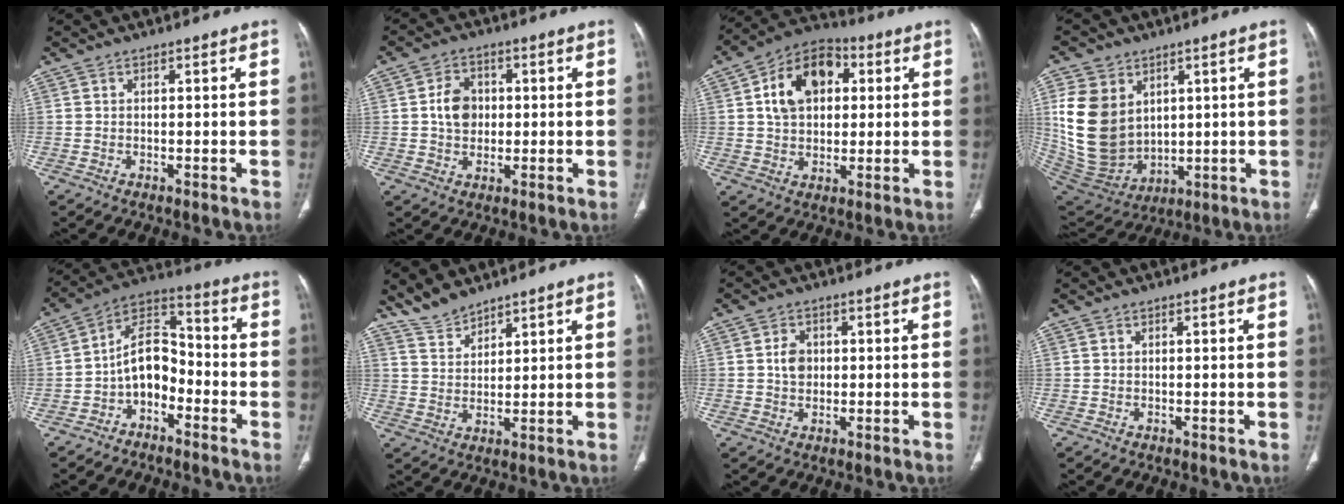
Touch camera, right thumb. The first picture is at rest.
{"total": 6.4, "force": [0.5, 5.1, 3.8], "torque": [-0.046, 0.005, 0.005]}
{"total": 13.8, "force": [3.2, 9.6, 9.3], "torque": [-0.126, 0.011, 0.043]}
{"total": 17.2, "force": [4.1, 13.0, 10.5], "torque": [-0.191, -0.024, 0.106]}
{"total": 9.9, "force": [-3.7, 6.6, 6.3], "torque": [-0.087, 0.061, -0.077]}
{"total": 5.1, "force": [4.8, 1.4, 1.0], "torque": [-0.012, -0.022, 0.104]}
{"total": 3.5, "force": [0.4, 2.8, 2.1], "torque": [-0.024, 0.003, 0.004]}
{"total": 0.0}